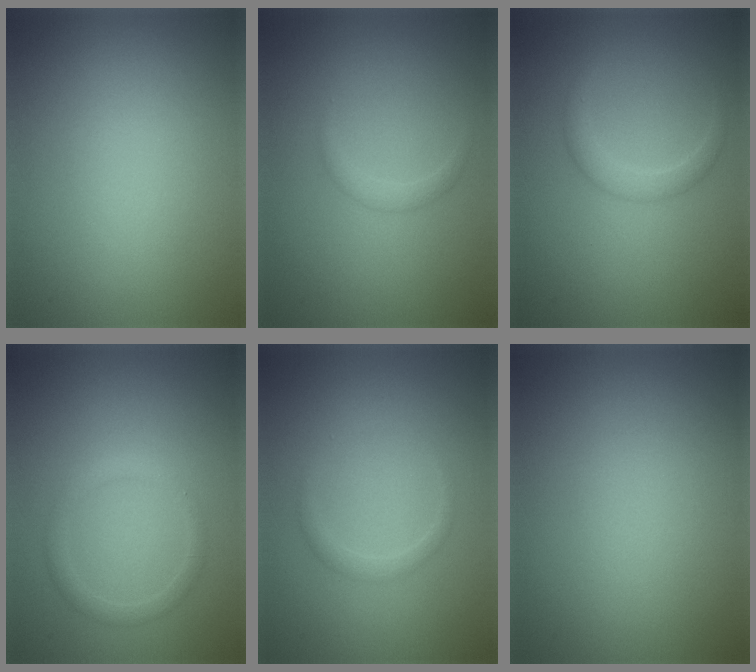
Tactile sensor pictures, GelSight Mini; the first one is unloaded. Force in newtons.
{"total": 1.0, "press": 1.0, "slide": 0.2}
{"total": 1.7, "press": 1.7, "slide": 0.2}
{"total": 1.4, "press": 1.4, "slide": 0.1}
{"total": 1.1, "press": 1.1, "slide": 0.0}
{"total": 0.0}